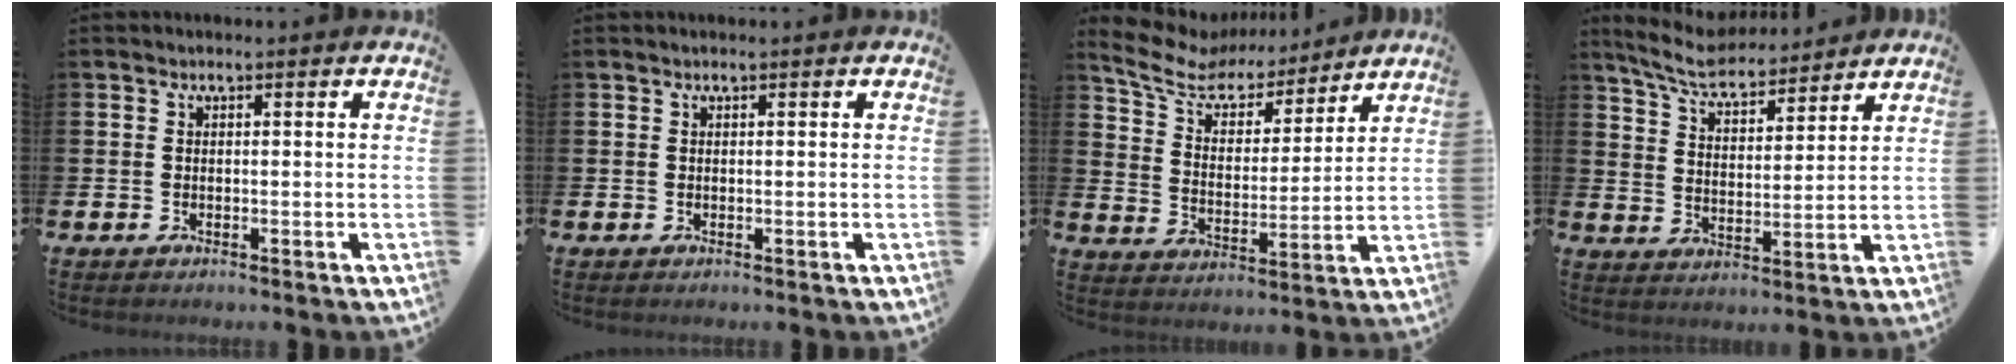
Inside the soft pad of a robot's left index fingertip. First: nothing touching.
{"total": 0.0}
{"total": 7.9, "force": [6.8, 3.3, 2.1], "torque": [-0.071, -0.048, 0.117]}
{"total": 6.9, "force": [6.5, 1.1, 2.0], "torque": [-0.063, -0.033, 0.115]}